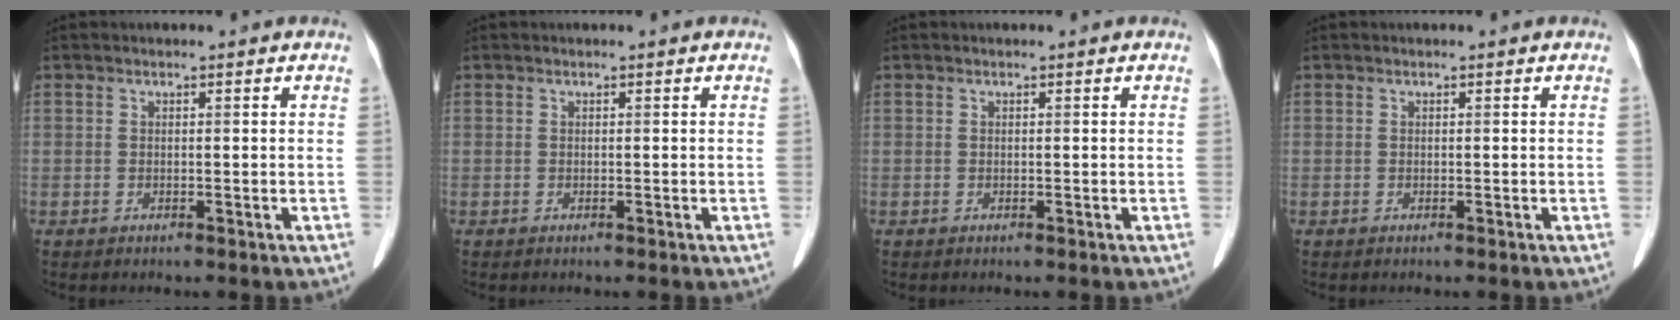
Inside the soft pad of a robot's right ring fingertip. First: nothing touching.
{"total": 0.0}
{"total": 0.0}
{"total": 0.0}